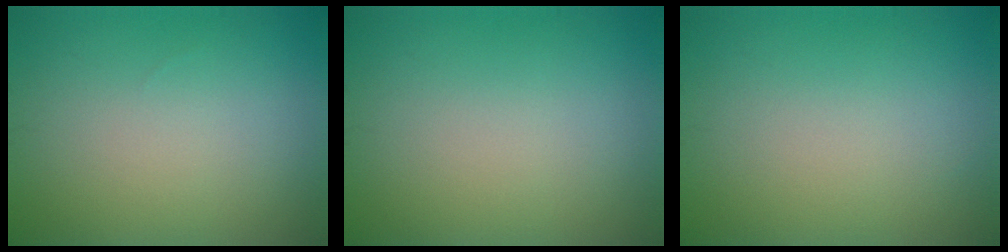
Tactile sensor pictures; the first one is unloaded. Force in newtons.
{"total": 0.0}
{"total": 0.0}